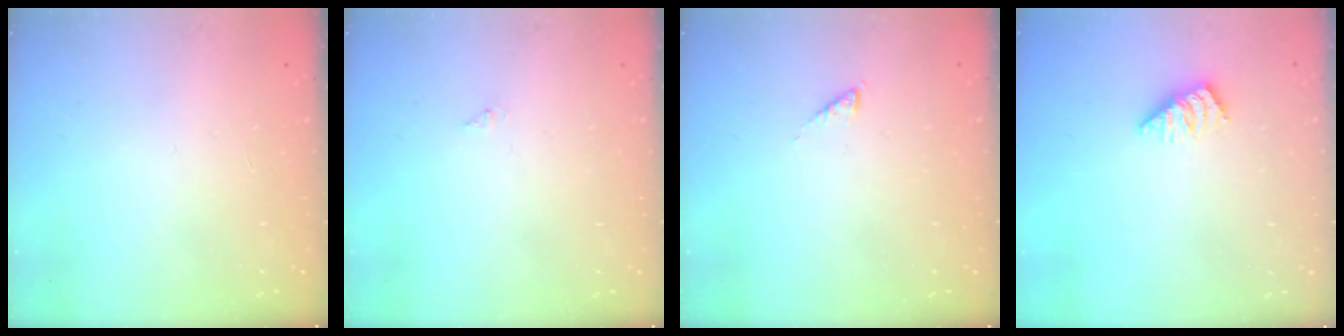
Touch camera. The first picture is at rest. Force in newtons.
{"total": 0.0}
{"total": 1.2, "press": 1.2, "slide": 0.3}
{"total": 2.6, "press": 2.5, "slide": 0.4}